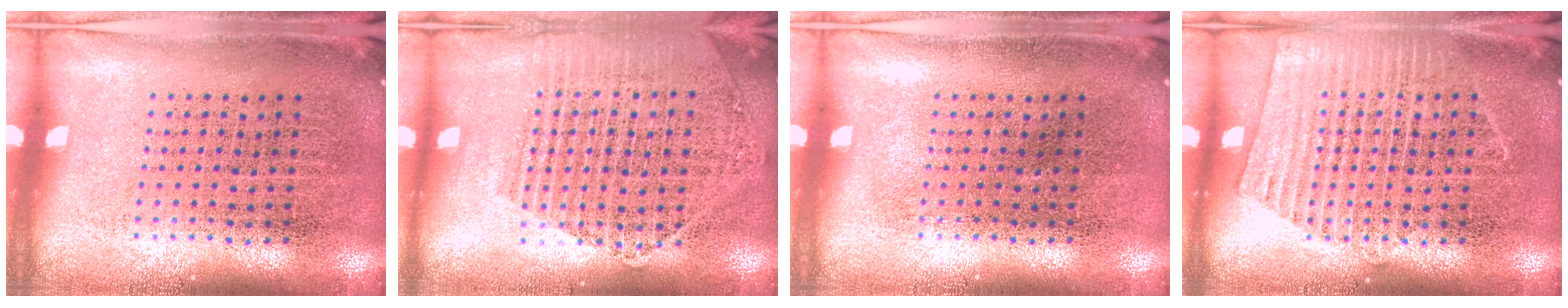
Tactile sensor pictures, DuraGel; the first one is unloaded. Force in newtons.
{"total": 1.7, "press": 1.6, "slide": 0.4}
{"total": 0.0}
{"total": 2.4, "press": 2.4, "slide": 0.2}